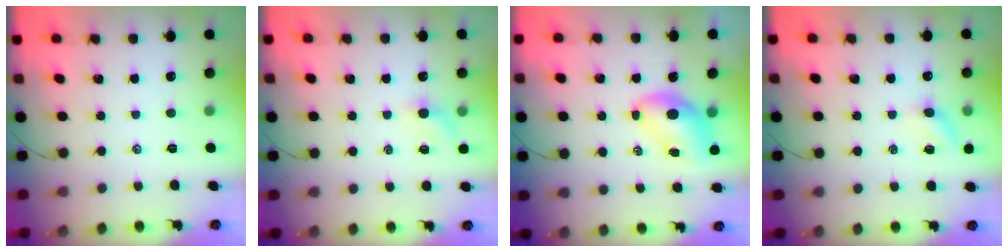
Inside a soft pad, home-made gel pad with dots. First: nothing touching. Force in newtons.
{"total": 3.9, "press": 3.8, "slide": 1.2}
{"total": 7.2, "press": 7.1, "slide": 1.3}
{"total": 5.3, "press": 5.1, "slide": 1.6}